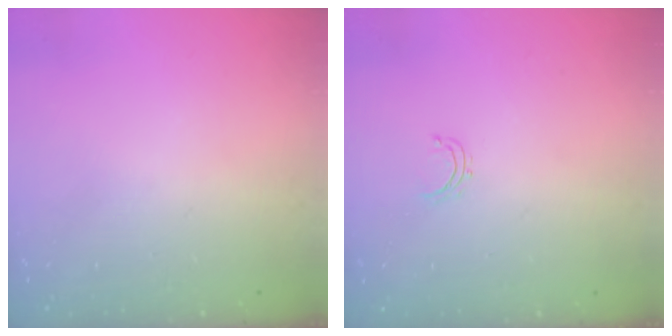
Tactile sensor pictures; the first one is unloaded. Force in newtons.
{"total": 3.6, "press": 3.6, "slide": 0.3}